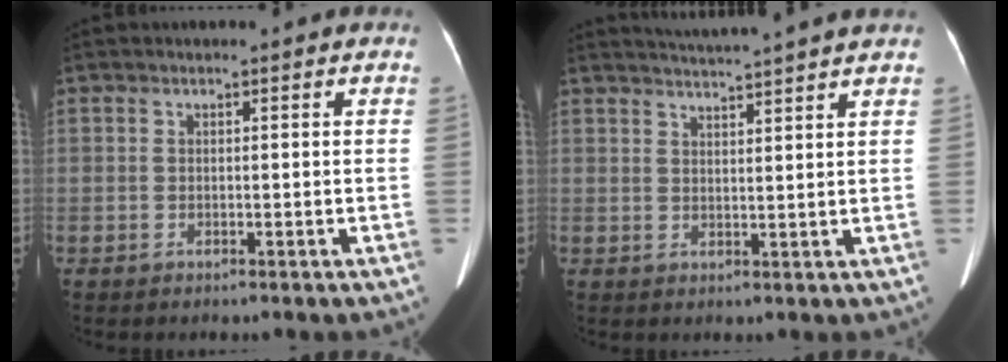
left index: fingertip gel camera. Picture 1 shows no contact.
{"total": 8.5, "force": [7.9, -1.2, 3.0], "torque": [-0.053, 0.016, 0.102]}